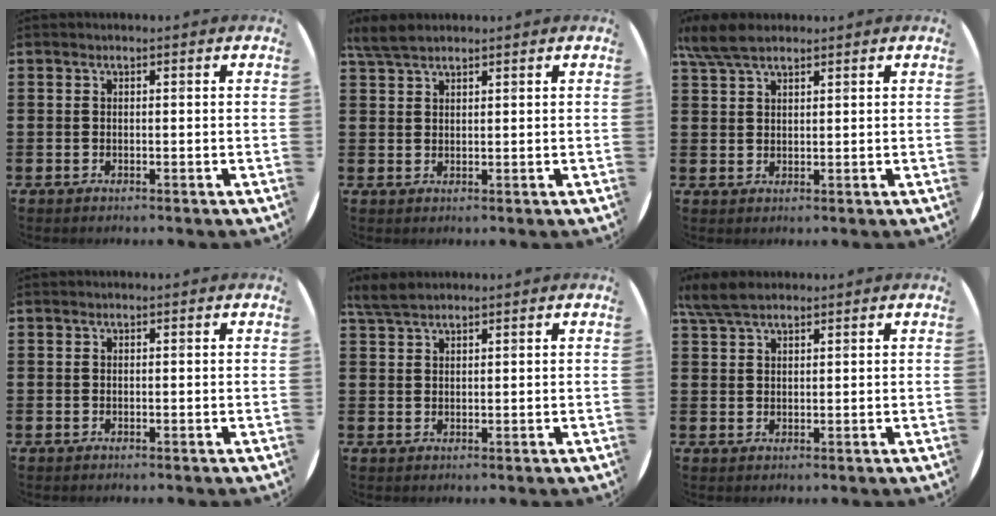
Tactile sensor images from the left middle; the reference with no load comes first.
{"total": 3.2, "force": [2.8, 0.8, 1.4], "torque": [-0.034, 0.003, 0.053]}
{"total": 4.8, "force": [3.8, 1.4, 2.6], "torque": [-0.060, 0.000, 0.072]}
{"total": 0.0}
{"total": 3.1, "force": [2.7, 0.7, 1.2], "torque": [-0.030, 0.004, 0.052]}
{"total": 4.4, "force": [3.6, 1.3, 2.2], "torque": [-0.051, 0.001, 0.068]}